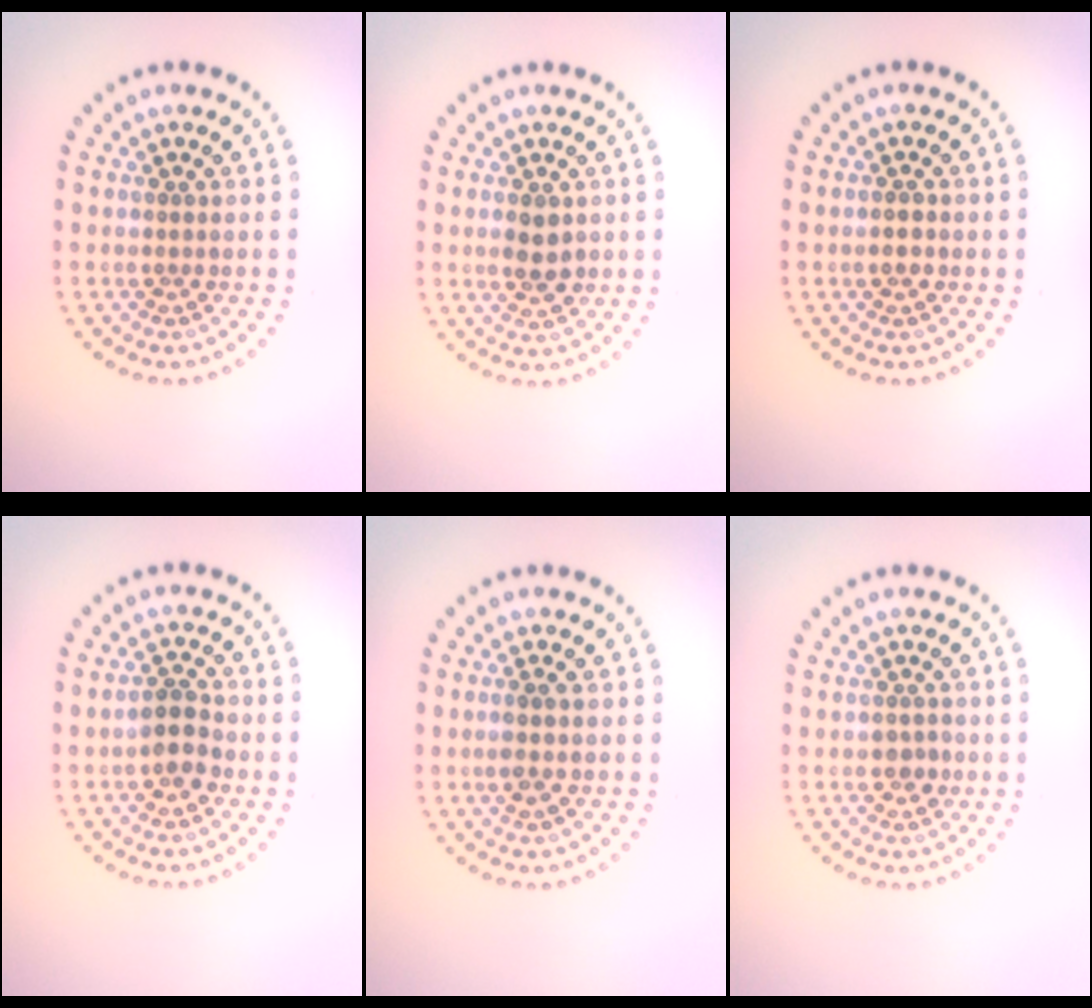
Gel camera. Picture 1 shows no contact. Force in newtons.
{"total": 2.3, "press": 2.3, "slide": 0.1}
{"total": 1.0, "press": 0.9, "slide": 0.1}
{"total": 2.5, "press": 2.4, "slide": 0.6}
{"total": 1.5, "press": 1.3, "slide": 0.7}
{"total": 1.5, "press": 1.5, "slide": 0.3}